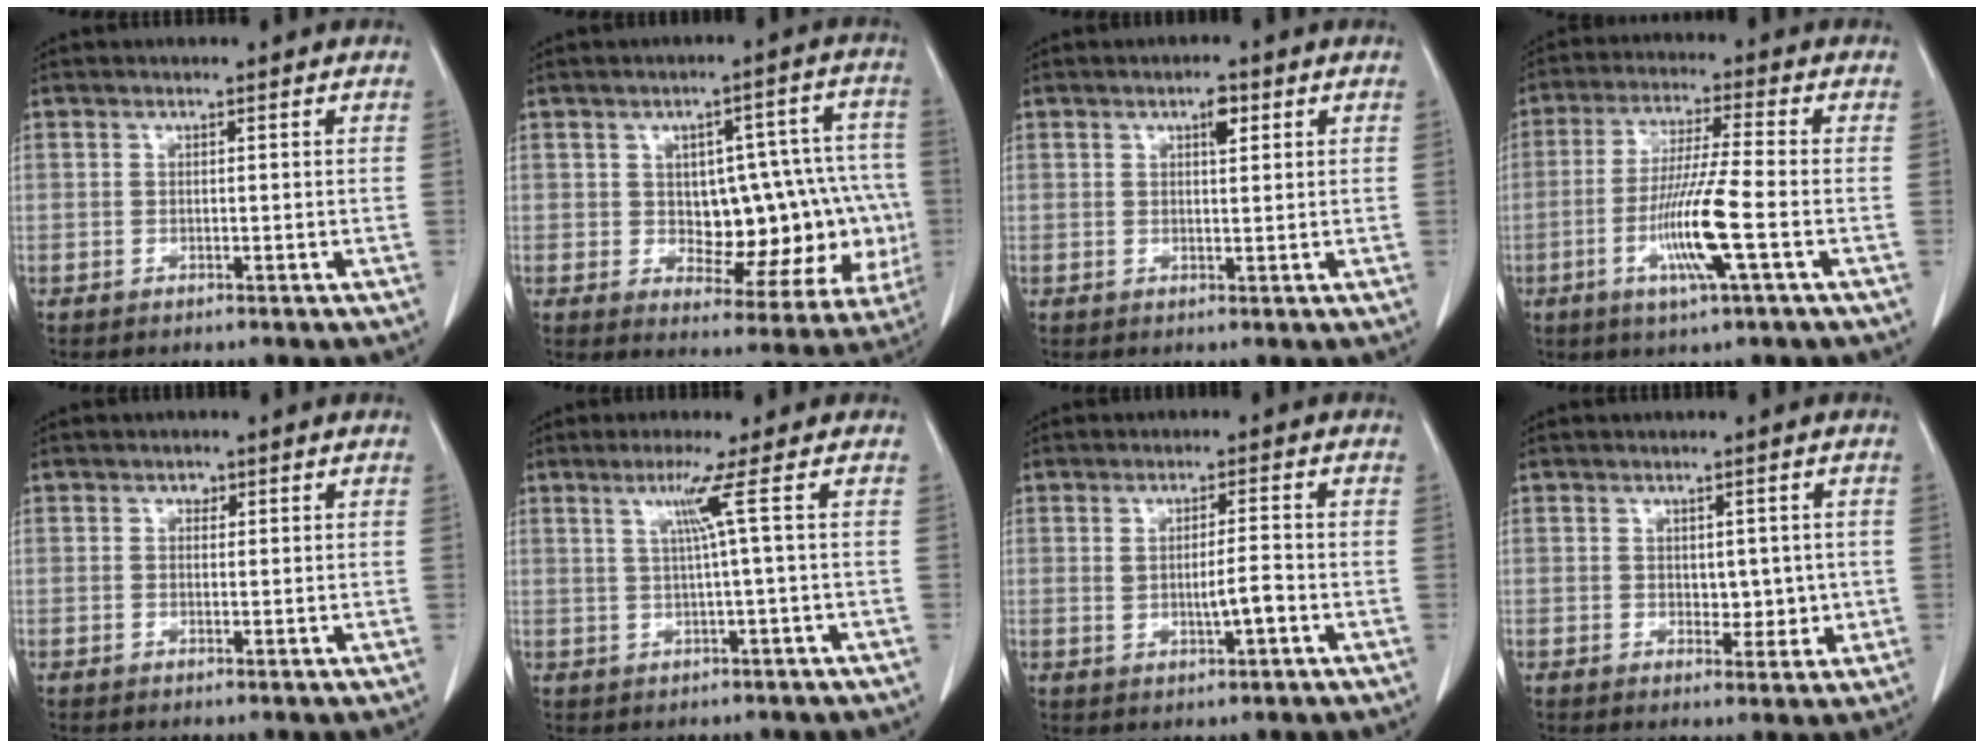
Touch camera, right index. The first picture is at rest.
{"total": 16.2, "force": [-1.0, 8.0, 14.1], "torque": [-0.160, 0.035, 0.007]}
{"total": 2.4, "force": [1.2, 0.9, 1.9], "torque": [-0.032, 0.001, 0.019]}
{"total": 10.5, "force": [-3.1, -0.5, 10.0], "torque": [-0.198, -0.015, -0.063]}
{"total": 1.0, "force": [0.5, 0.8, 0.4], "torque": [-0.003, 0.000, 0.005]}
{"total": 3.7, "force": [1.0, -1.7, 3.1], "torque": [-0.062, -0.001, 0.026]}
{"total": 4.0, "force": [-0.6, 0.7, 3.9], "torque": [-0.065, -0.002, -0.005]}
{"total": 3.7, "force": [0.1, 2.3, 2.9], "torque": [-0.031, -0.001, 0.010]}